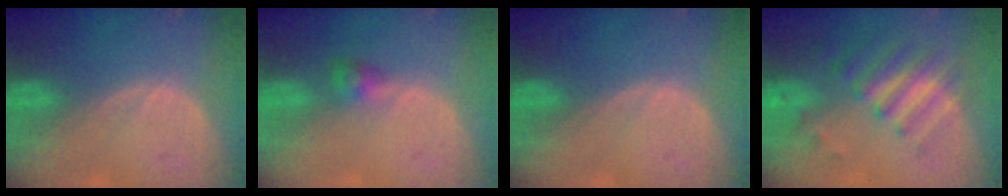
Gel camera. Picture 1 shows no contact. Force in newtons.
{"total": 2.5, "press": 2.4, "slide": 0.7}
{"total": 0.0}
{"total": 7.7, "press": 6.8, "slide": 3.6}